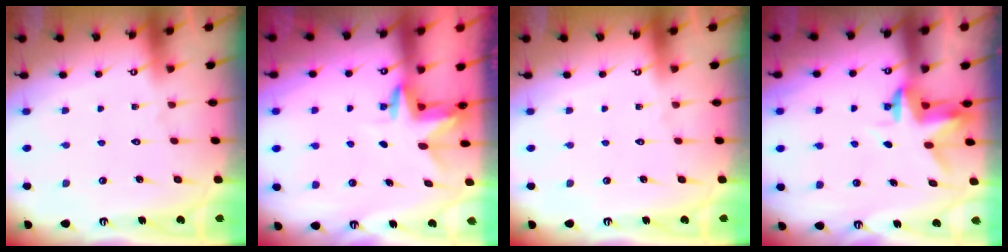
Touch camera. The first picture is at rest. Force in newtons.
{"total": 3.2, "press": 3.2, "slide": 0.3}
{"total": 0.0}
{"total": 3.4, "press": 3.4, "slide": 0.3}